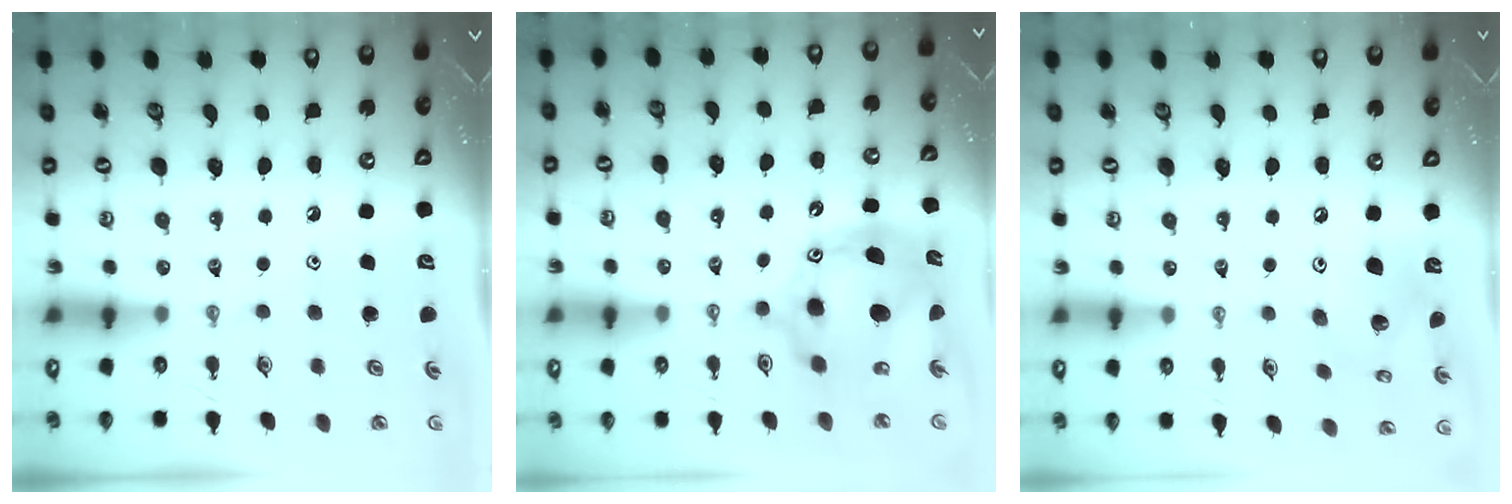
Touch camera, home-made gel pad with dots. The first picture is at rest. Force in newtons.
{"total": 15.7, "press": 15.6, "slide": 1.5}
{"total": 12.8, "press": 12.7, "slide": 2.2}